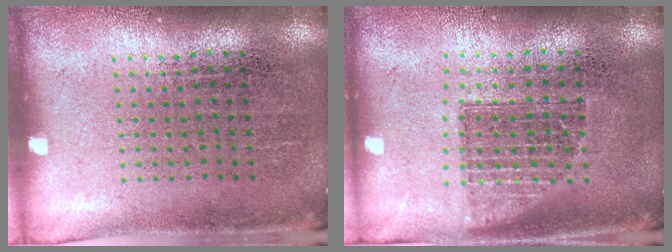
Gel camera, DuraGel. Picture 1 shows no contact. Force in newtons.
{"total": 1.4, "press": 1.1, "slide": 0.8}